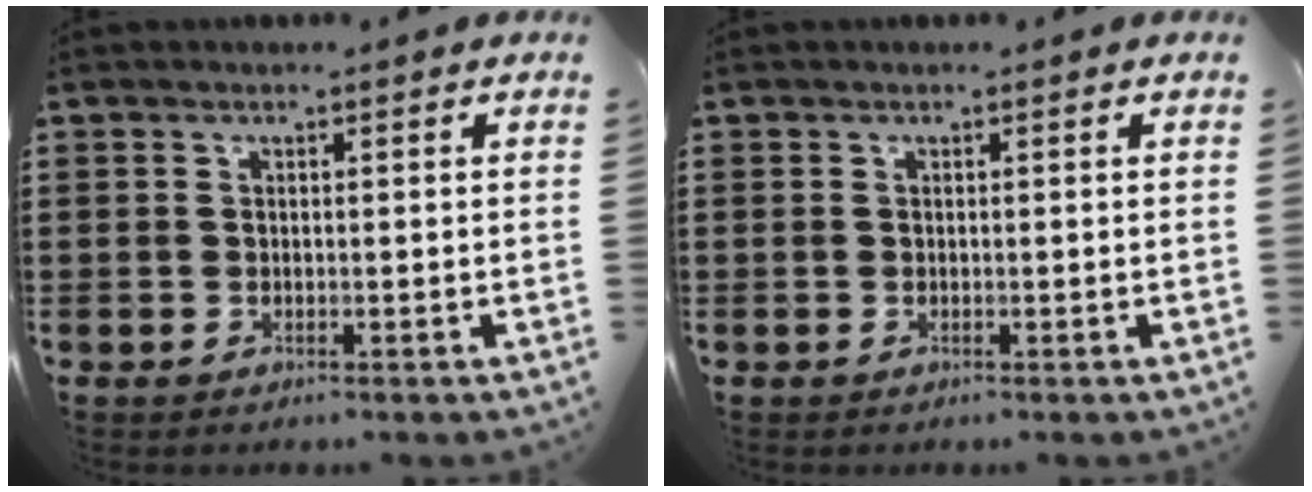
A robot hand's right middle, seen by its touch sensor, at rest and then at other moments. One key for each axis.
{"total": 0.0}